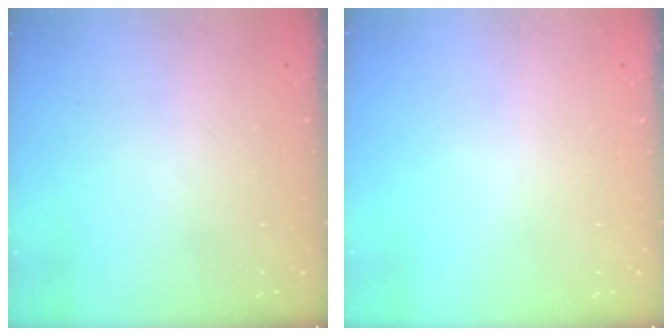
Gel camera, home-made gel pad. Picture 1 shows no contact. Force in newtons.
{"total": 0.0}